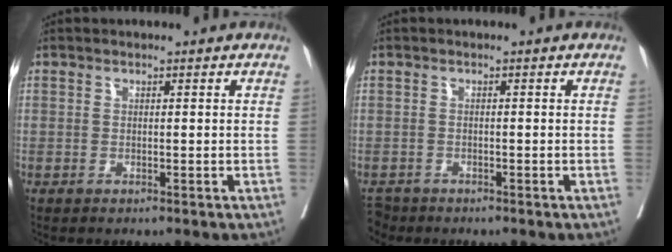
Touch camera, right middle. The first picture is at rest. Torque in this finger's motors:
{"motor_torque": [-0.30, 0.05, -0.10, -0.02]}